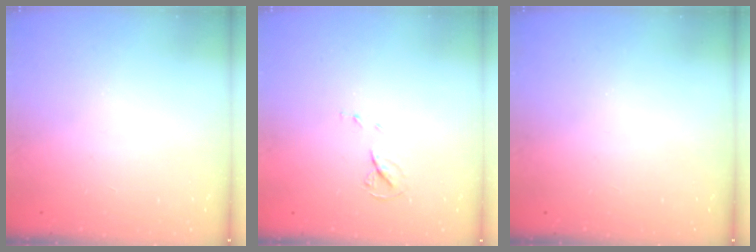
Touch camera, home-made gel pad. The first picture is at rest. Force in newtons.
{"total": 5.7, "press": 5.6, "slide": 0.5}
{"total": 0.0}